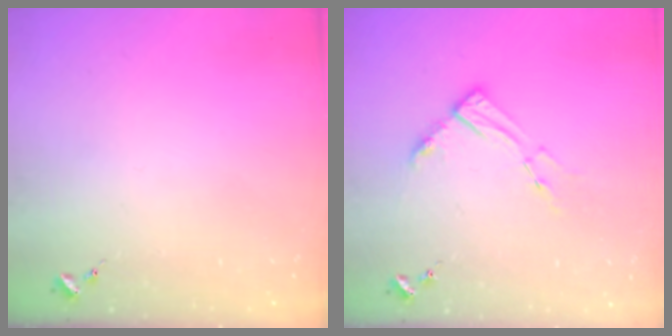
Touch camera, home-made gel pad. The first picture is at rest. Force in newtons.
{"total": 8.6, "press": 8.5, "slide": 0.9}